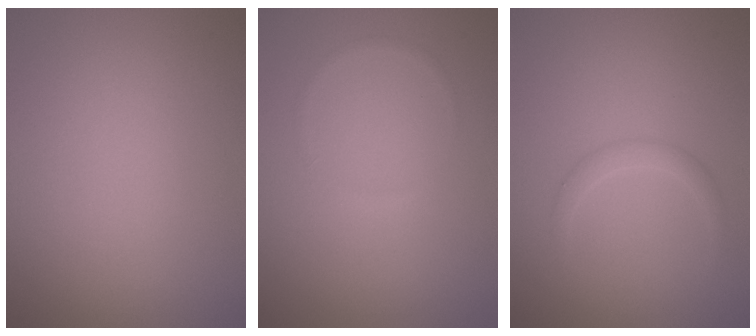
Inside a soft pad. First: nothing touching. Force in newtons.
{"total": 0.5, "press": 0.5, "slide": 0.1}
{"total": 1.2, "press": 1.2, "slide": 0.0}